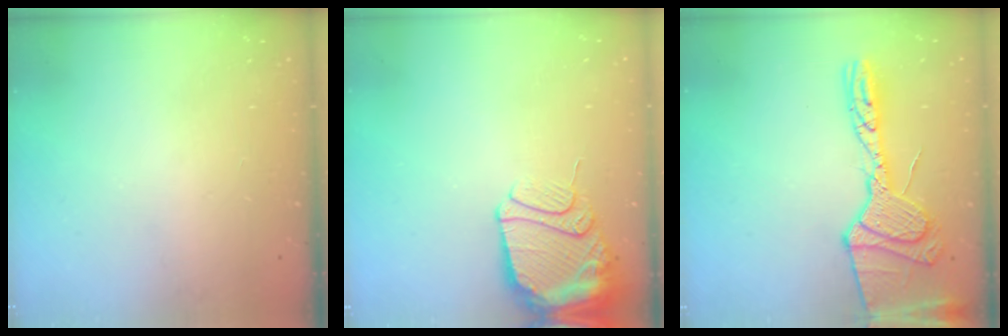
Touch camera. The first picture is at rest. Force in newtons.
{"total": 13.4, "press": 13.3, "slide": 1.6}
{"total": 18.3, "press": 18.2, "slide": 1.9}